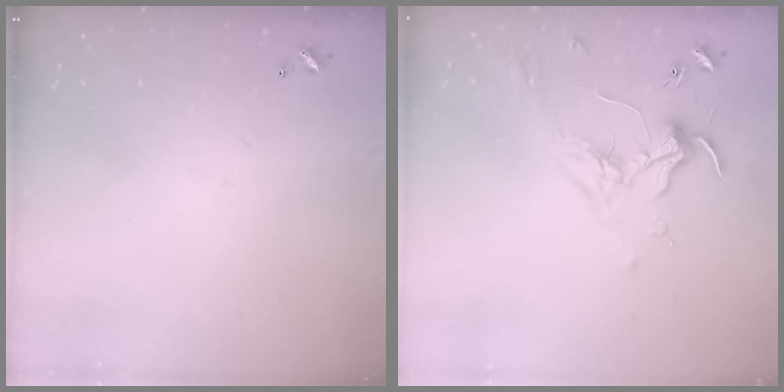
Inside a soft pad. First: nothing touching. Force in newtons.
{"total": 1.7, "press": 1.5, "slide": 0.9}